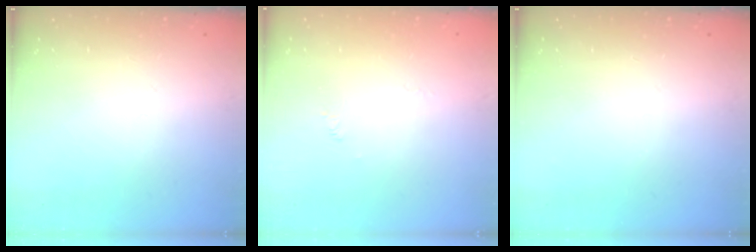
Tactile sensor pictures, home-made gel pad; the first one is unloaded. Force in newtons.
{"total": 1.7, "press": 1.6, "slide": 0.4}
{"total": 0.0}